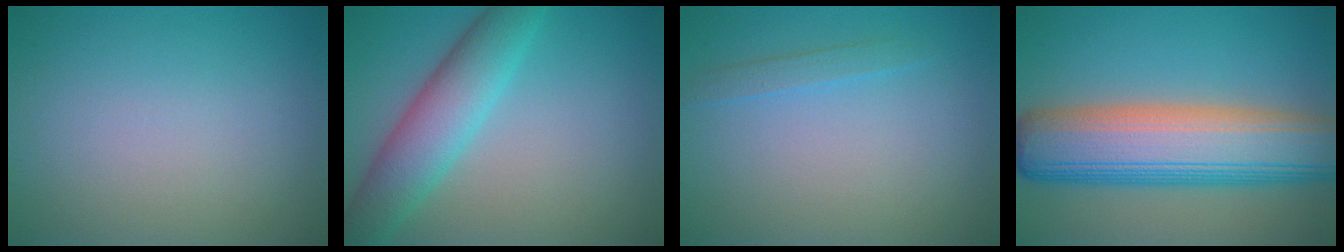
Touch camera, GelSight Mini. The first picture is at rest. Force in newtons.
{"total": 5.9, "press": 5.9, "slide": 0.1}
{"total": 1.1, "press": 1.1, "slide": 0.1}
{"total": 11.6, "press": 11.6, "slide": 0.3}